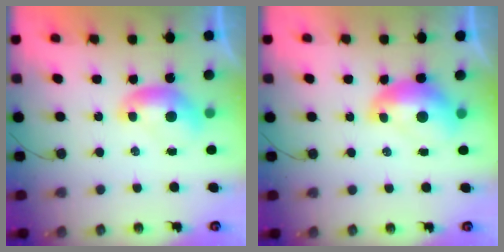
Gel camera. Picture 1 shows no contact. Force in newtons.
{"total": 2.2, "press": 2.1, "slide": 0.7}